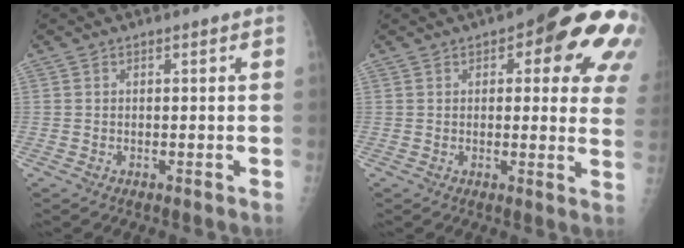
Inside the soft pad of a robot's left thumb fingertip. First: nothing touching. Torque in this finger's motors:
{"motor_torque": [0.55, 0.48, 1.81, -0.96, 0.12]}